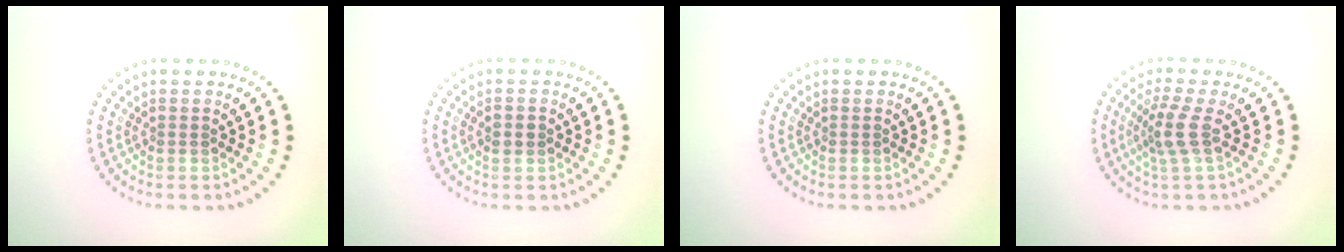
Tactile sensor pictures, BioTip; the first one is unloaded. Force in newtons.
{"total": 1.2, "press": 1.2, "slide": 0.2}
{"total": 0.0}
{"total": 2.7, "press": 2.2, "slide": 1.7}